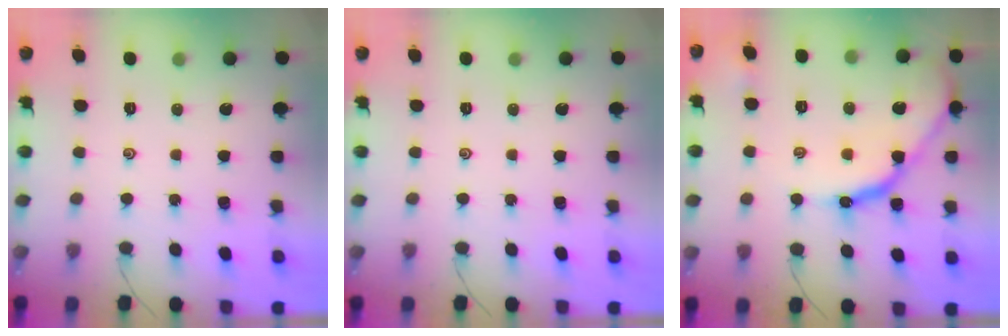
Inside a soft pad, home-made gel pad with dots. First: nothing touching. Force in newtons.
{"total": 0.0}
{"total": 14.2, "press": 14.2, "slide": 1.0}